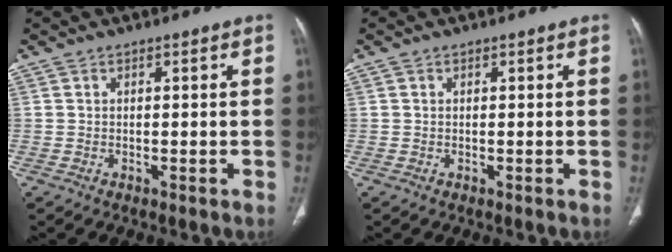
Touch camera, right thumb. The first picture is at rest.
{"total": 0.0}